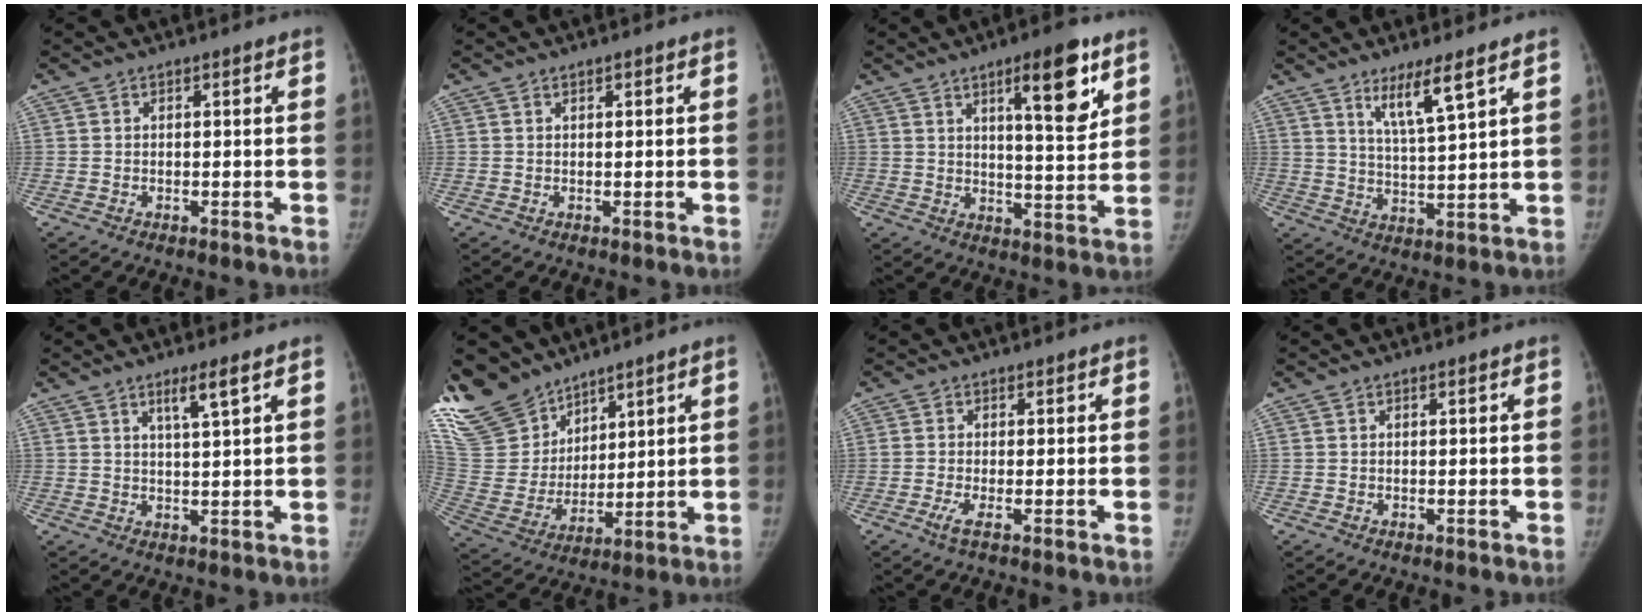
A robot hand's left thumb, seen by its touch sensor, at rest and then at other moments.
{"total": 0.0}
{"total": 11.8, "force": [6.2, 2.9, 9.6], "torque": [-0.120, -0.037, 0.092]}
{"total": 7.3, "force": [4.7, 0.3, 5.6], "torque": [-0.102, -0.039, 0.089]}
{"total": 4.2, "force": [2.5, 0.1, 3.4], "torque": [-0.062, -0.018, 0.046]}
{"total": 20.9, "force": [16.6, 10.8, 6.7], "torque": [-0.134, -0.053, 0.336]}
{"total": 1.8, "force": [-0.7, 0.0, 1.6], "torque": [-0.040, -0.006, -0.021]}
{"total": 0.0}